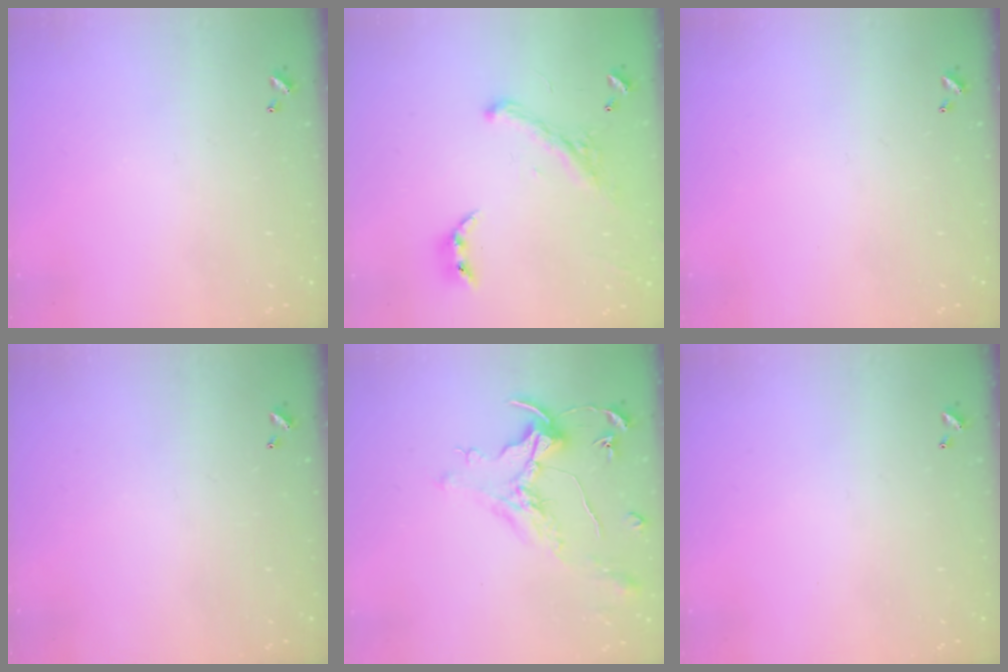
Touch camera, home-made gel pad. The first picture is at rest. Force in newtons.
{"total": 2.6, "press": 2.3, "slide": 1.3}
{"total": 0.0}
{"total": 0.0}
{"total": 1.6, "press": 1.4, "slide": 0.7}
{"total": 0.0}